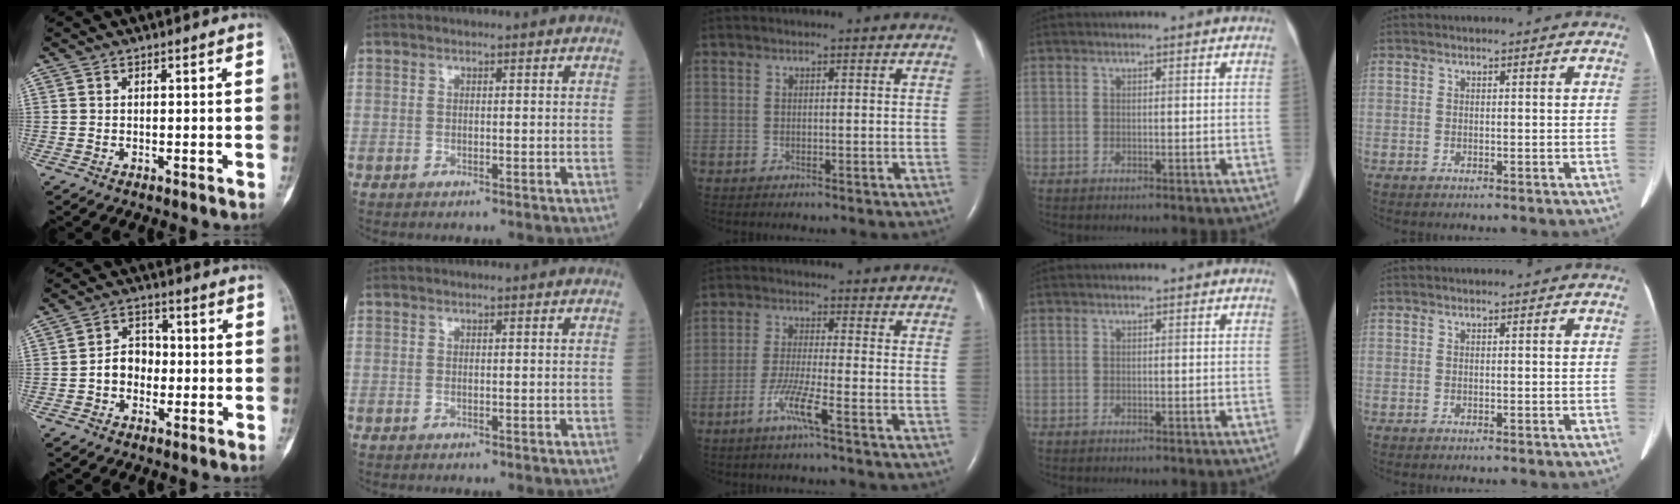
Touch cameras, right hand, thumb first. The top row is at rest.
{"thumb": {"total": 5.8, "force": [-1.2, 4.6, 3.3], "torque": [-0.029, 0.024, -0.033]}, "middle": {"total": 5.4, "force": [-3.0, -0.6, 4.5], "torque": [-0.095, -0.011, -0.061]}}